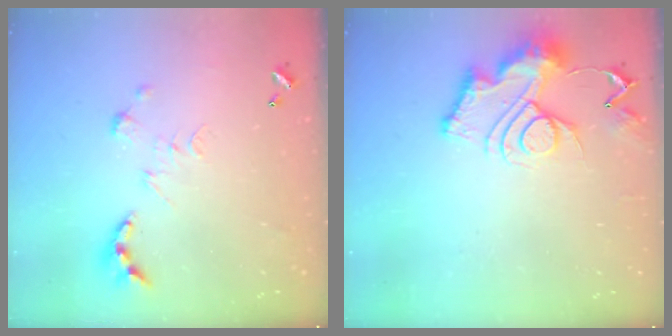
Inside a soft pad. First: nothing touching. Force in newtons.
{"total": 15.3, "press": 15.3, "slide": 1.2}